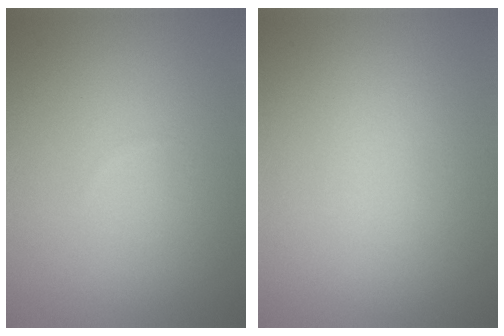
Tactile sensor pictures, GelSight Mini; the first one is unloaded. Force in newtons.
{"total": 0.0}